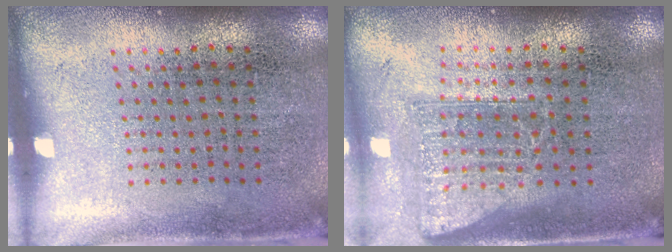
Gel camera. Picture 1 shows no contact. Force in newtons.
{"total": 1.7, "press": 1.3, "slide": 1.1}